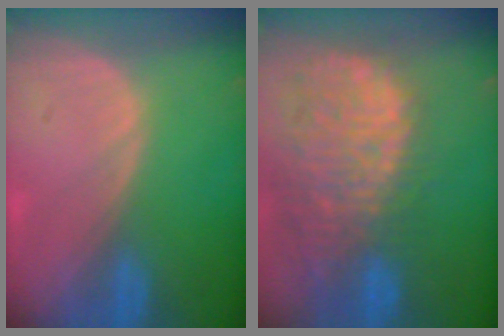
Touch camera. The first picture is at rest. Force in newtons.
{"total": 14.4, "press": 11.7, "slide": 8.3}